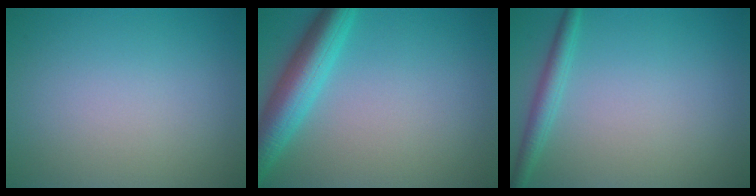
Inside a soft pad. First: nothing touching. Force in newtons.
{"total": 5.6, "press": 5.6, "slide": 0.2}
{"total": 2.0, "press": 2.0, "slide": 0.1}